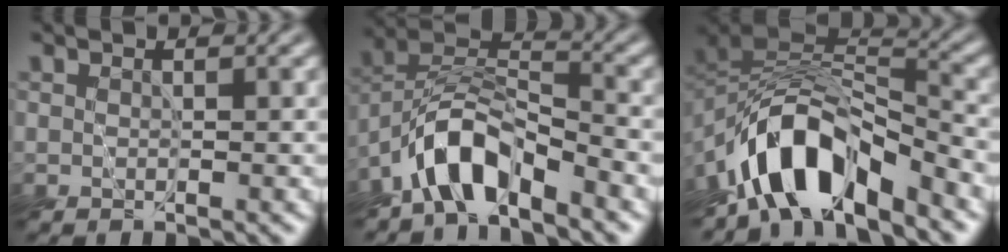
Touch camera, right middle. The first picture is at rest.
{"total": 6.8, "force": [-5.1, 2.4, 3.8], "torque": [-0.062, 0.007, -0.103]}
{"total": 9.3, "force": [-6.5, 3.6, 5.6], "torque": [-0.081, 0.010, -0.125]}